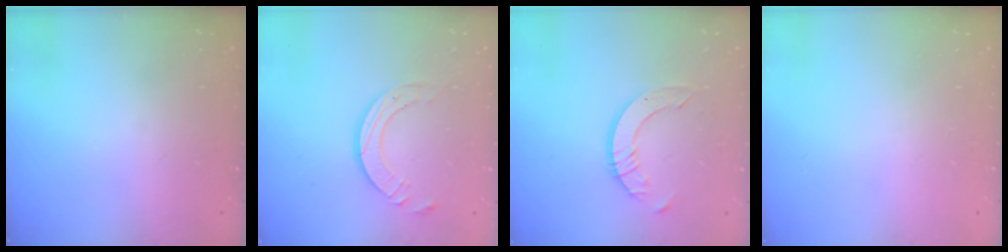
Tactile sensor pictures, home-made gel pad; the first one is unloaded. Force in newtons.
{"total": 8.8, "press": 8.7, "slide": 0.9}
{"total": 6.1, "press": 6.1, "slide": 0.6}
{"total": 0.0}